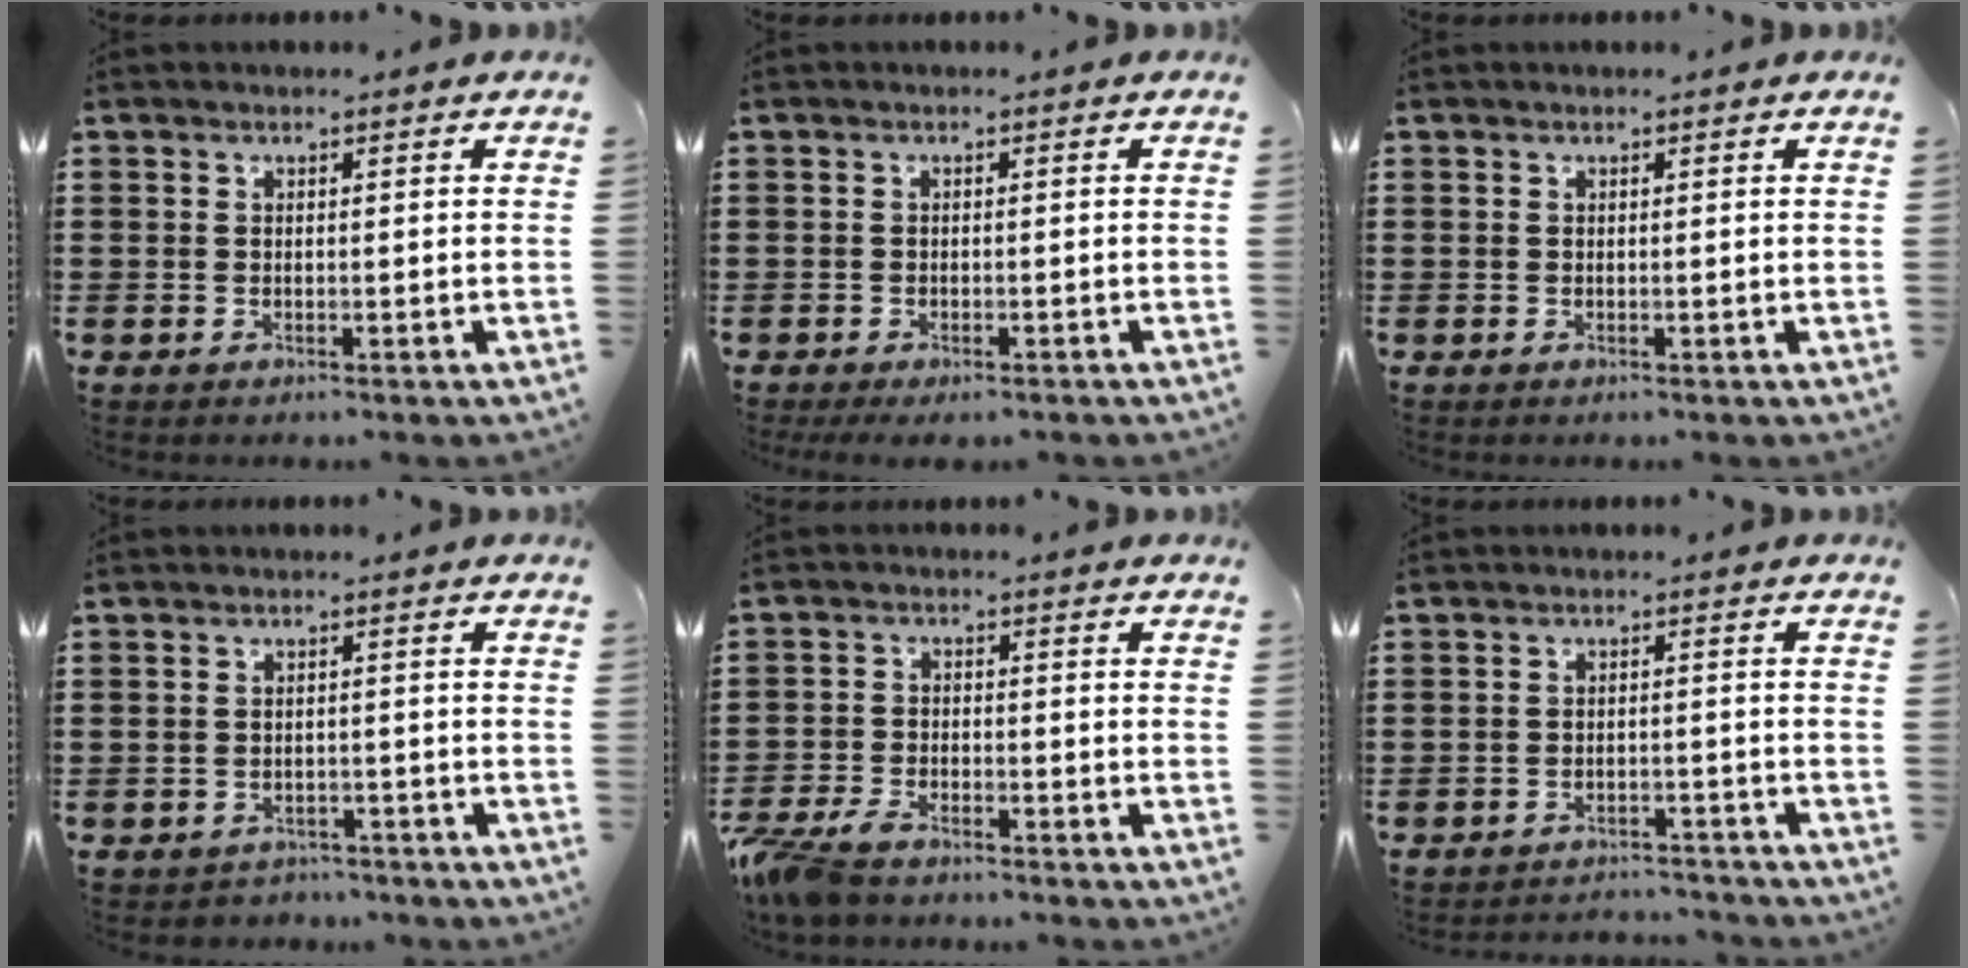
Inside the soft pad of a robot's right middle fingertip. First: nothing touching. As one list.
[{"total": 1.0, "force": [-0.9, 0.1, 0.4], "torque": [-0.011, -0.005, -0.015]}, {"total": 0.0}, {"total": 1.5, "force": [-1.5, 0.4, -0.2], "torque": [-0.006, 0.001, -0.034]}, {"total": 4.5, "force": [-3.9, 1.2, 1.8], "torque": [-0.075, -0.012, -0.088]}, {"total": 2.5, "force": [-2.5, 0.2, -0.1], "torque": [-0.007, -0.002, -0.054]}]